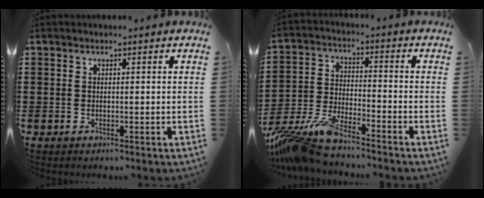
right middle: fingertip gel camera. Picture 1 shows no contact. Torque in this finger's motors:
{"motor_torque": [0.77, 0.11, 0.28, 0.21]}